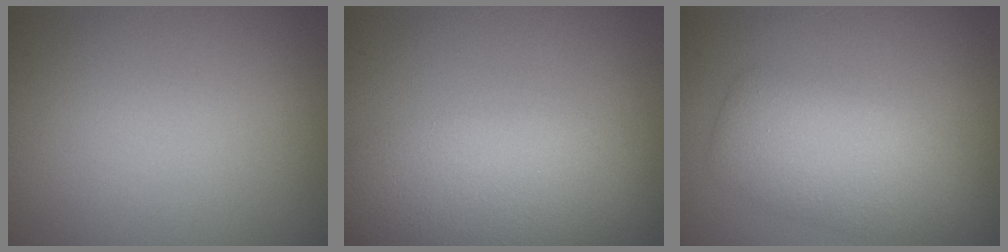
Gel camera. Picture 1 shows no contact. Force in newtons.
{"total": 7.7, "press": 7.6, "slide": 0.3}
{"total": 5.3, "press": 5.3, "slide": 0.1}